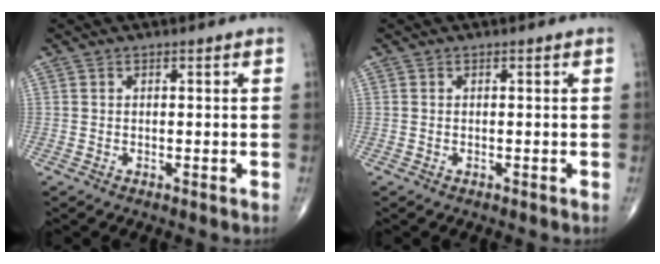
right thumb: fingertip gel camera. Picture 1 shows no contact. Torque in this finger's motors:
{"motor_torque": [0.09, -0.06, -0.14, -0.25, 0.00]}